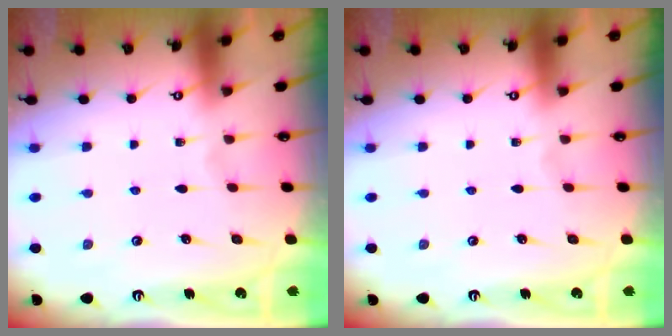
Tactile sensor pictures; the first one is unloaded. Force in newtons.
{"total": 0.0}